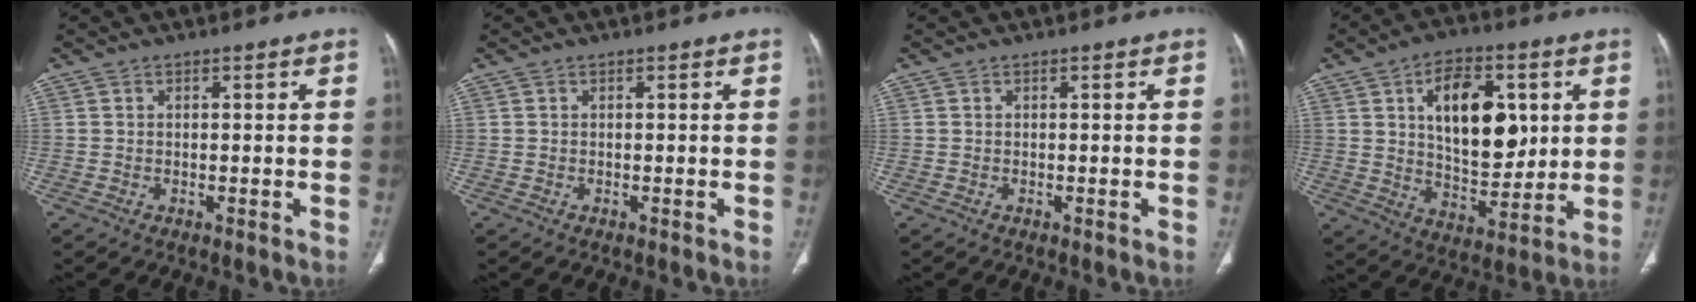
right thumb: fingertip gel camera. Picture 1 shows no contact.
{"total": 0.0}
{"total": 0.0}
{"total": 17.1, "force": [4.6, 9.7, 13.3], "torque": [-0.164, -0.026, 0.080]}